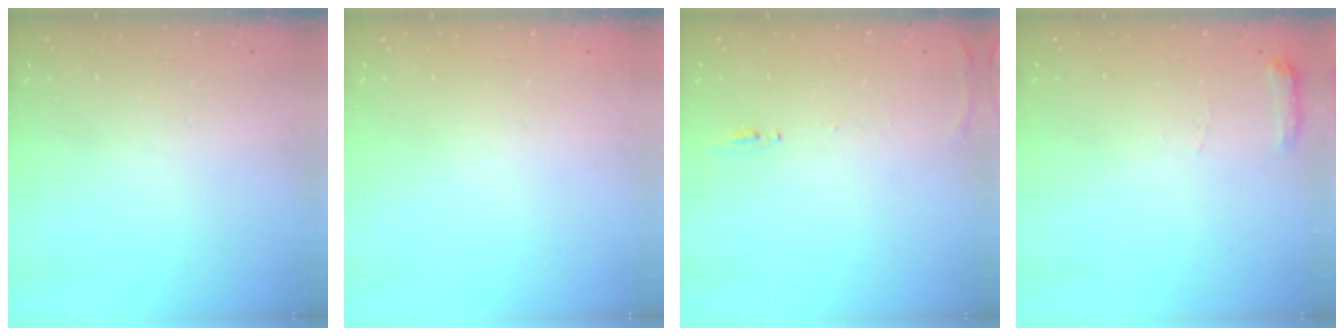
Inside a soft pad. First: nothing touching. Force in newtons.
{"total": 2.8, "press": 2.2, "slide": 1.7}
{"total": 6.1, "press": 6.0, "slide": 0.9}
{"total": 5.6, "press": 5.6, "slide": 0.7}